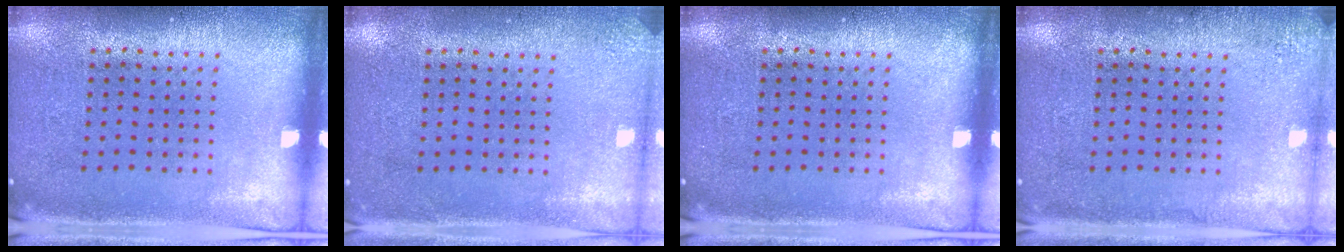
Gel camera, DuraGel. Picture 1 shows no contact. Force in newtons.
{"total": 1.7, "press": 1.7, "slide": 0.2}
{"total": 0.0}
{"total": 1.6, "press": 1.6, "slide": 0.3}